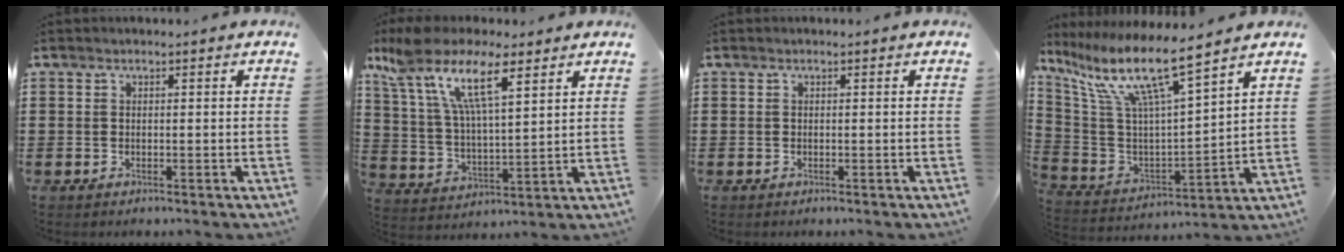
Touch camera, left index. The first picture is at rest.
{"total": 12.3, "force": [7.6, 3.7, 8.9], "torque": [-0.205, -0.024, 0.134]}
{"total": 0.0}
{"total": 12.1, "force": [8.2, 1.7, 8.7], "torque": [-0.194, -0.047, 0.135]}